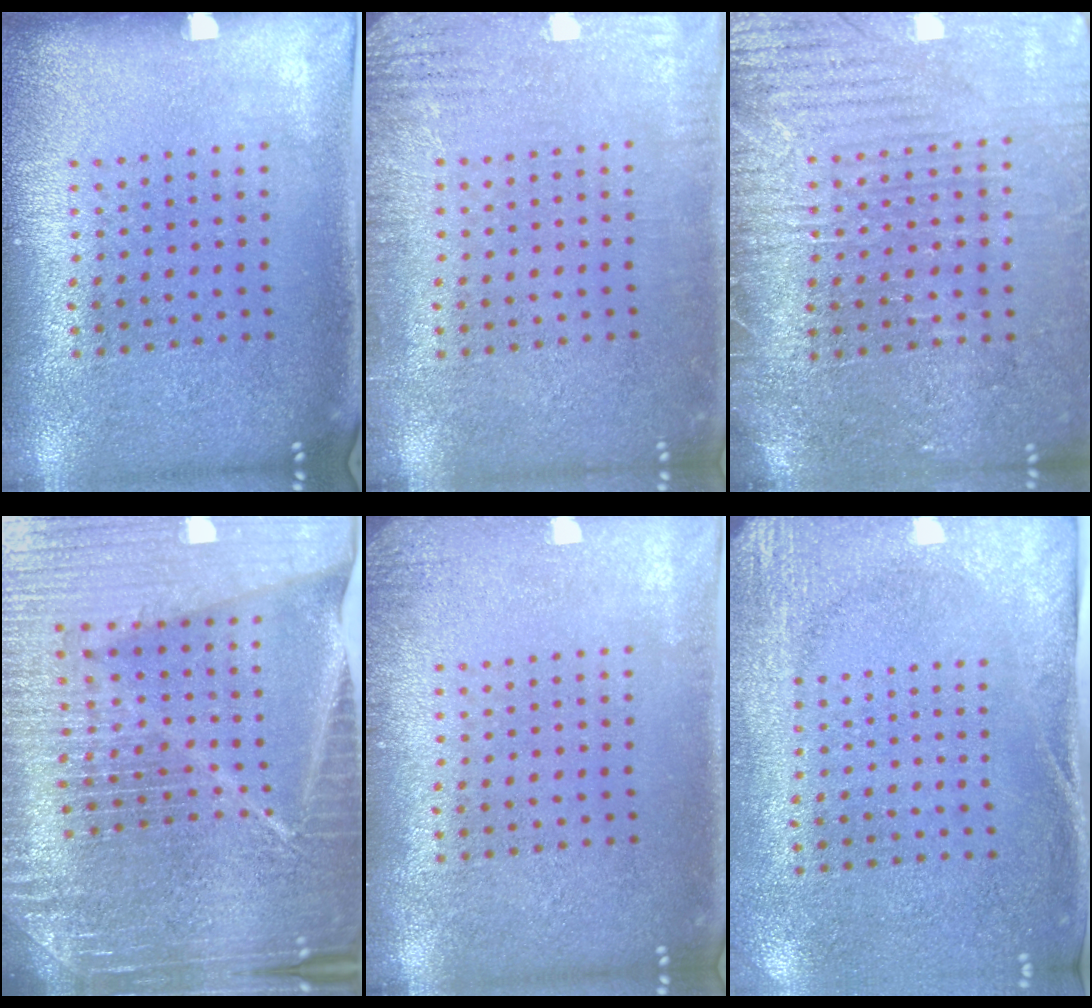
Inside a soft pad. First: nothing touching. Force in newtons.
{"total": 2.5, "press": 2.5, "slide": 0.4}
{"total": 3.7, "press": 3.3, "slide": 1.5}
{"total": 6.9, "press": 5.9, "slide": 3.6}
{"total": 1.2, "press": 1.2, "slide": 0.2}
{"total": 2.7, "press": 2.1, "slide": 1.7}